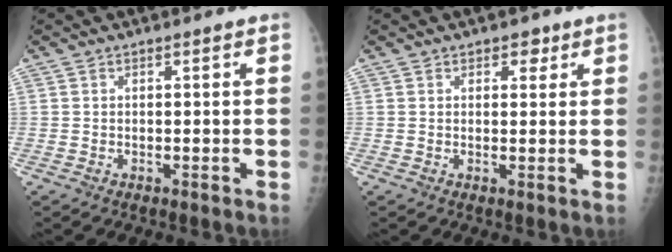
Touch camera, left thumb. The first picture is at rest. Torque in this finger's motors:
{"motor_torque": [-0.05, 0.11, 0.01, -0.01, 0.04]}